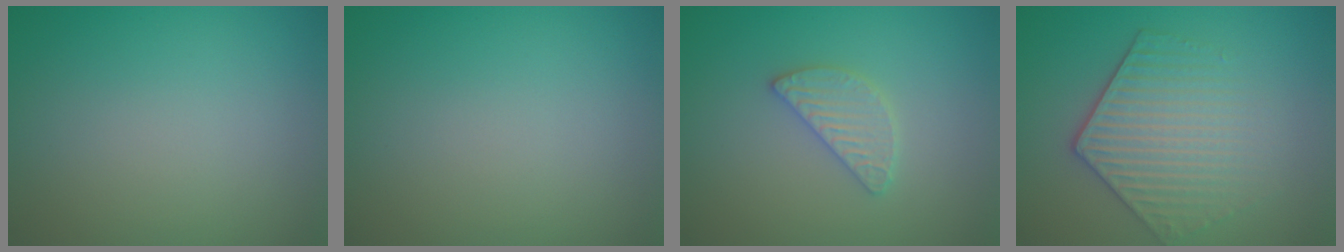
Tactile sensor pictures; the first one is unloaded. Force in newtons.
{"total": 0.0}
{"total": 2.4, "press": 2.3, "slide": 0.3}
{"total": 4.4, "press": 3.8, "slide": 2.3}